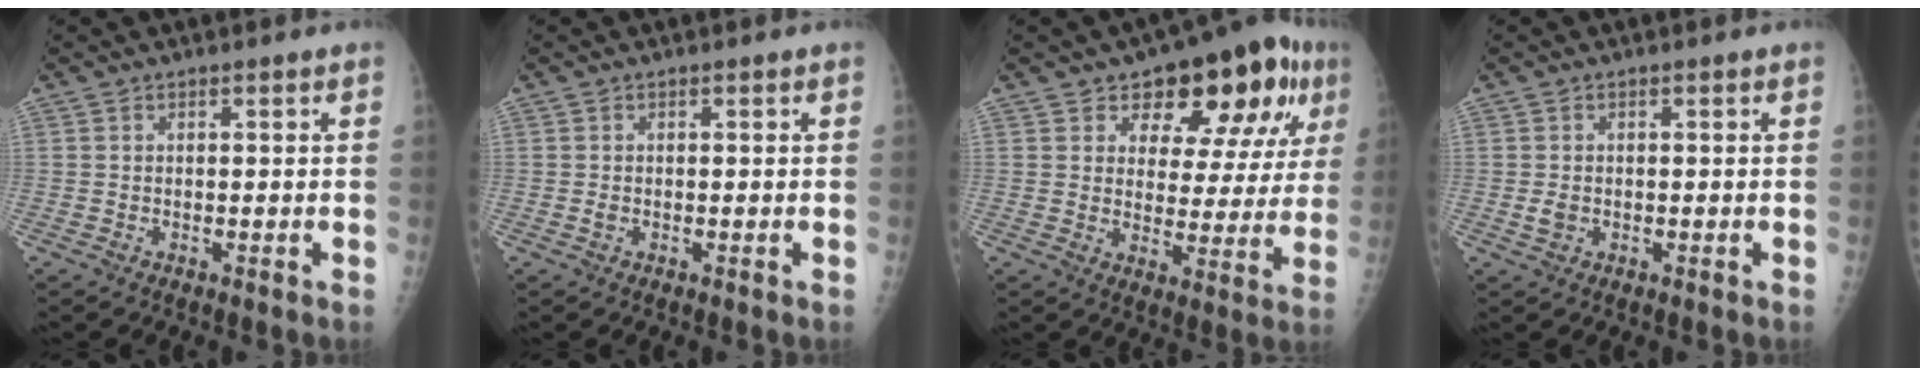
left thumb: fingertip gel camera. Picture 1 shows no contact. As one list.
[{"total": 0.7, "force": [-0.3, 0.5, 0.4], "torque": [-0.004, 0.000, -0.004]}, {"total": 17.1, "force": [8.5, 9.0, 11.9], "torque": [-0.101, -0.016, 0.114]}, {"total": 1.8, "force": [-0.4, 1.4, 1.0], "torque": [-0.013, 0.000, -0.004]}]